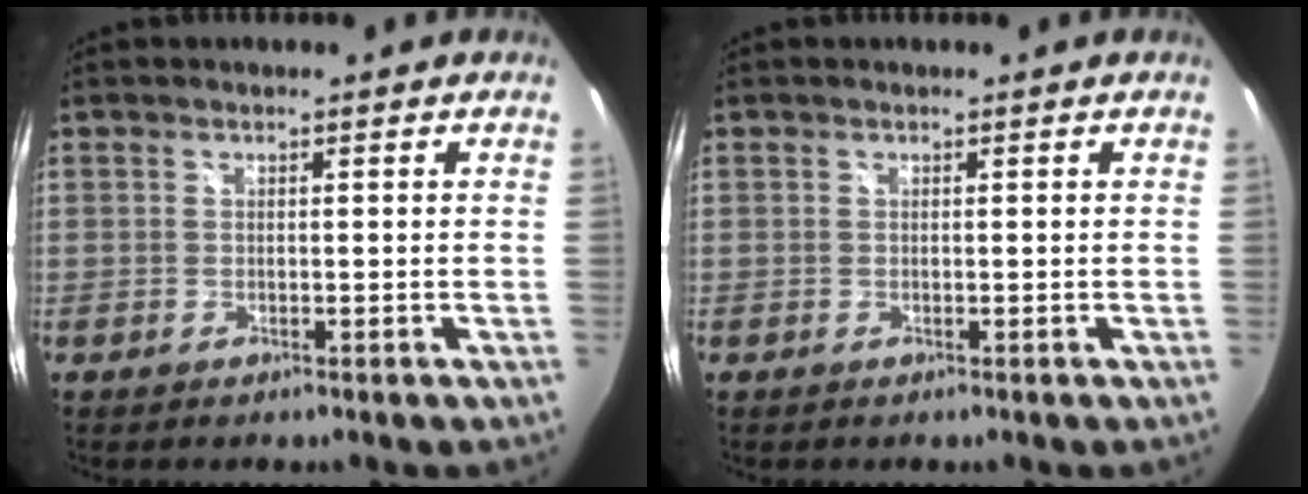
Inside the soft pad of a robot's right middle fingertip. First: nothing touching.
{"total": 0.0}